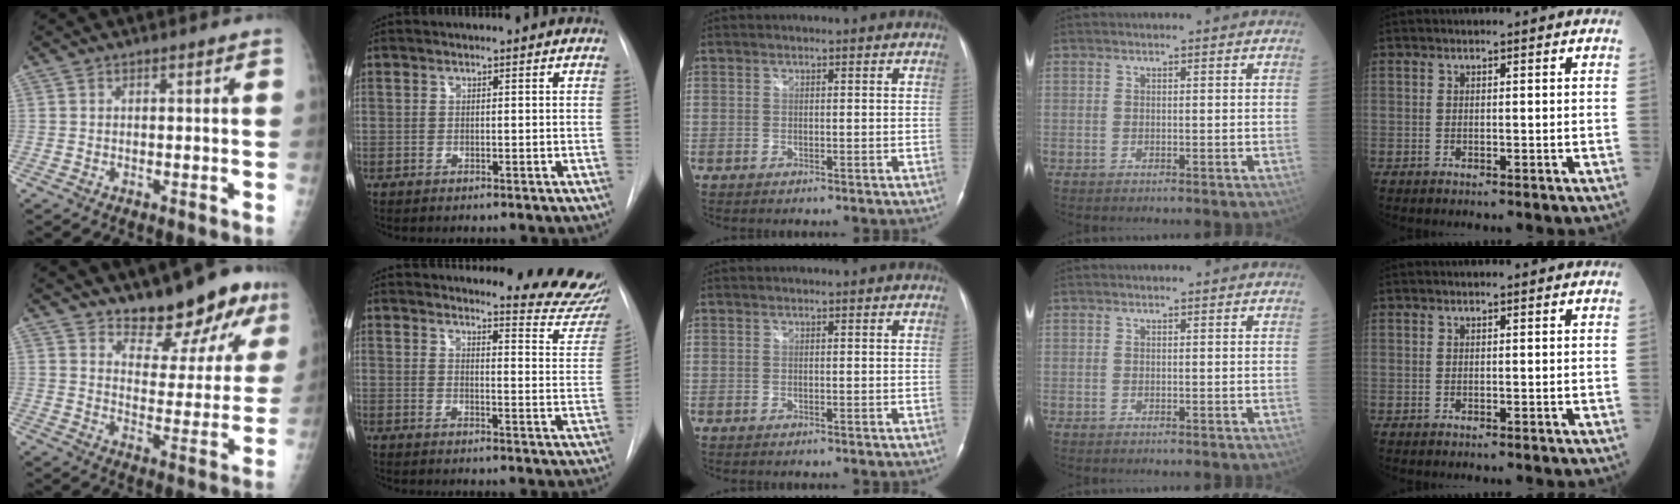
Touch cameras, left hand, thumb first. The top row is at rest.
{"thumb": {"total": 13.3, "force": [10.6, 4.7, 6.6], "torque": [-0.051, -0.081, 0.154]}, "index": {"total": 12.9, "force": [12.7, 1.2, 2.4], "torque": [-0.003, -0.102, 0.115]}}